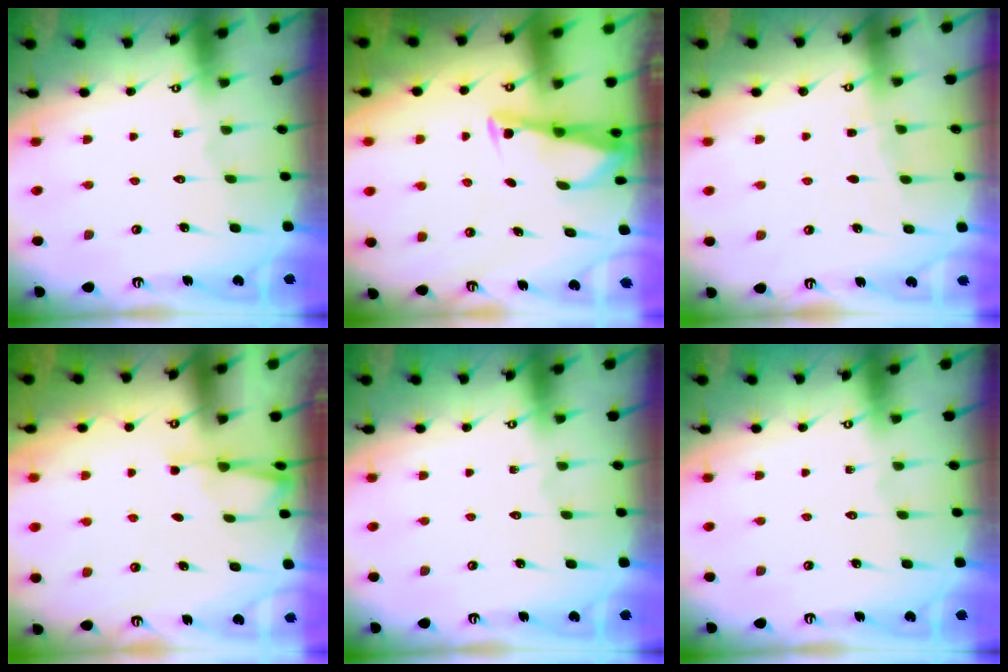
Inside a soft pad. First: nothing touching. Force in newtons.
{"total": 2.8, "press": 2.8, "slide": 0.3}
{"total": 3.2, "press": 3.1, "slide": 0.3}
{"total": 3.2, "press": 3.2, "slide": 0.5}
{"total": 0.0}
{"total": 0.0}